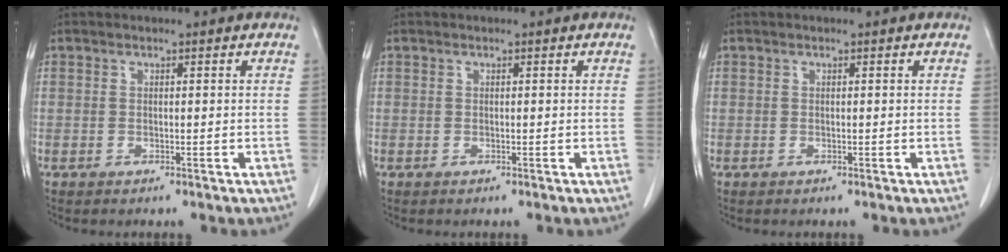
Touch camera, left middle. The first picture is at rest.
{"total": 0.0}
{"total": 0.0}